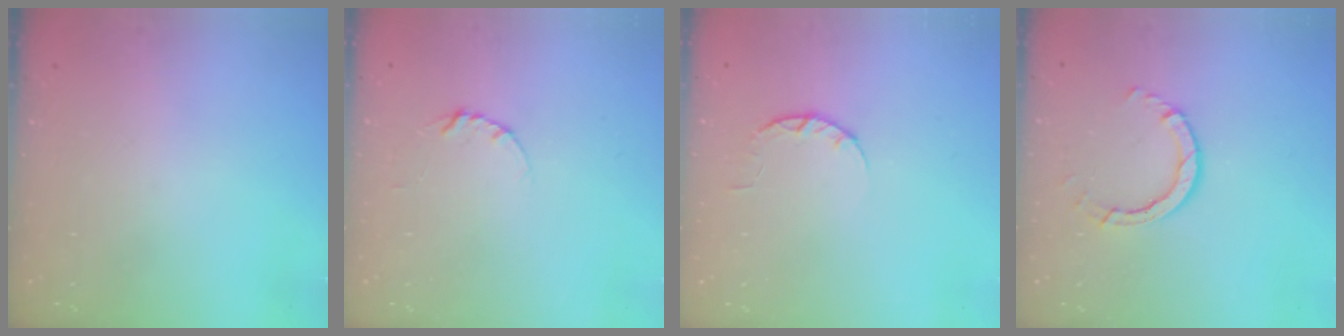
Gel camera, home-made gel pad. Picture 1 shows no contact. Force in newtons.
{"total": 3.4, "press": 3.4, "slide": 0.3}
{"total": 3.3, "press": 3.3, "slide": 0.5}
{"total": 4.7, "press": 4.7, "slide": 0.3}